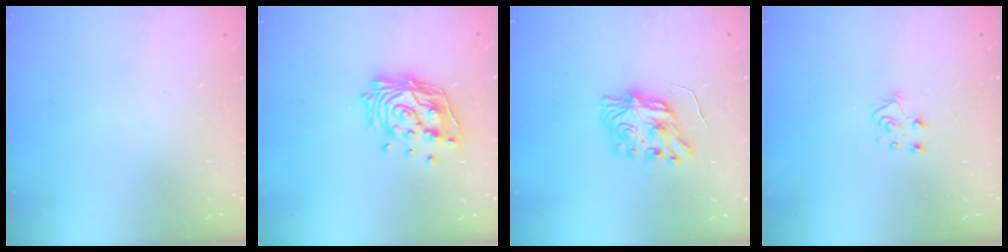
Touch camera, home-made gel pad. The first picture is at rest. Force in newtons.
{"total": 16.0, "press": 15.8, "slide": 2.3}
{"total": 8.6, "press": 8.6, "slide": 1.0}
{"total": 6.3, "press": 6.3, "slide": 0.3}